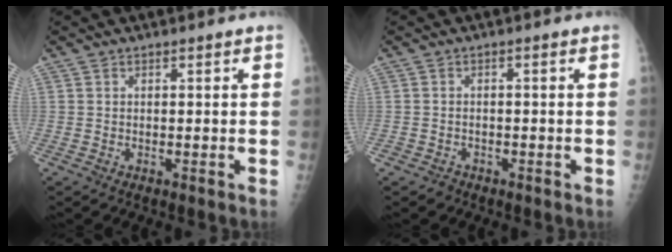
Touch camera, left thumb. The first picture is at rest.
{"total": 1.7, "force": [-1.2, 1.2, 0.0], "torque": [0.001, 0.006, -0.020]}